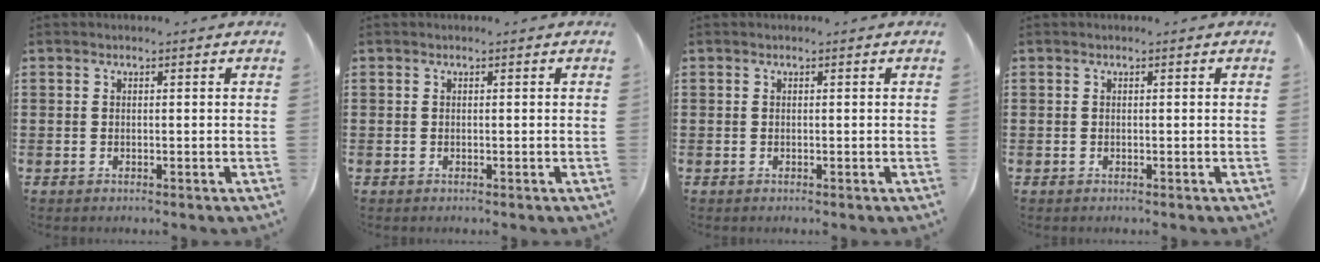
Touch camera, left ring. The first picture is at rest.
{"total": 0.0}
{"total": 0.0}
{"total": 0.0}